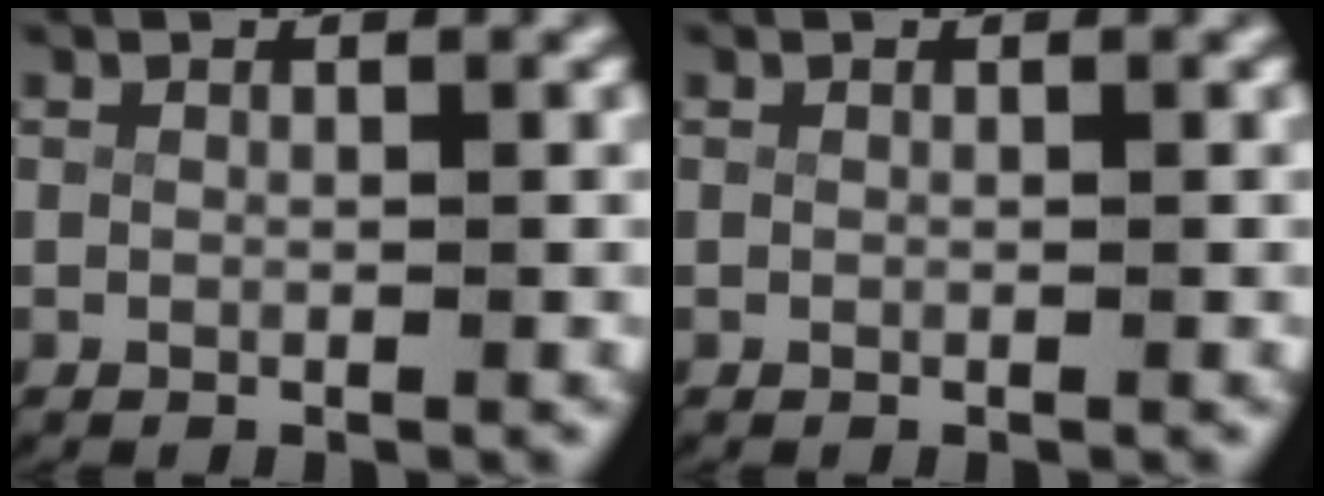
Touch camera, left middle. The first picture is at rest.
{"total": 0.0}